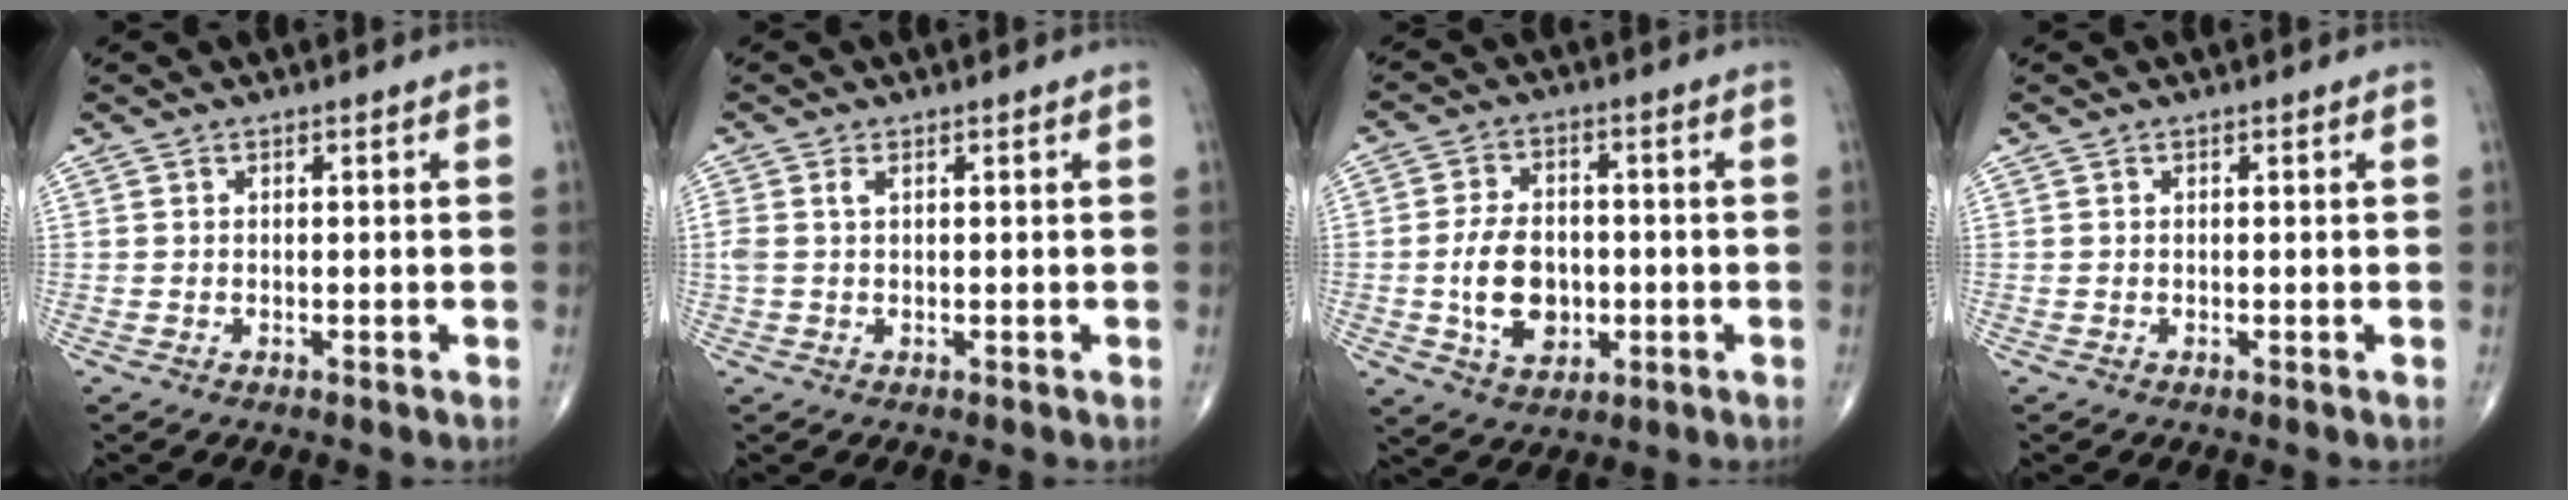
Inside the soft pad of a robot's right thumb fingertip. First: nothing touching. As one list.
[{"total": 1.8, "force": [0.6, 0.8, 1.5], "torque": [-0.045, 0.013, 0.018]}, {"total": 10.0, "force": [-1.6, 6.9, 7.1], "torque": [-0.105, 0.008, -0.023]}, {"total": 0.0}]